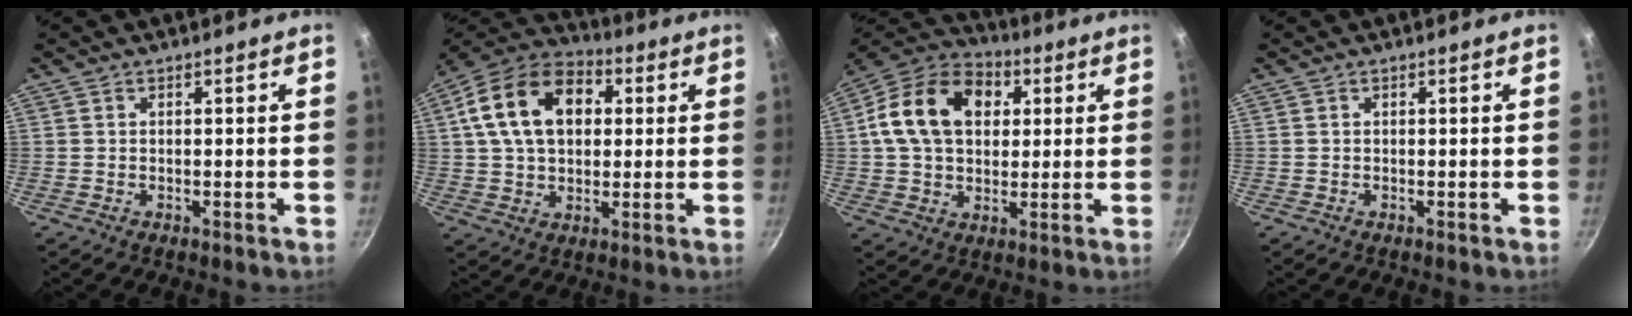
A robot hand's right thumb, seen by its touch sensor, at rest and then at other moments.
{"total": 17.7, "force": [4.1, 12.1, 12.2], "torque": [-0.193, 0.022, 0.054]}
{"total": 18.0, "force": [4.1, 13.0, 11.8], "torque": [-0.187, 0.020, 0.056]}
{"total": 0.0}